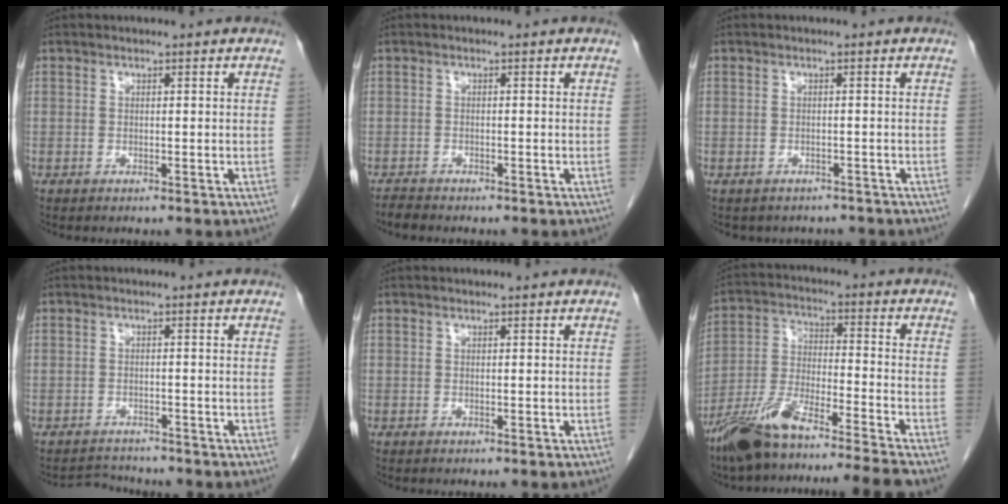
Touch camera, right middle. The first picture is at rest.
{"total": 1.3, "force": [-1.3, 0.2, 0.1], "torque": [-0.008, -0.005, -0.022]}
{"total": 4.5, "force": [-4.0, 2.1, 0.4], "torque": [-0.008, 0.006, -0.043]}
{"total": 3.3, "force": [-3.2, 0.3, -0.9], "torque": [0.009, -0.010, -0.050]}
{"total": 0.0}
{"total": 15.9, "force": [-13.4, -1.0, 8.5], "torque": [-0.176, -0.013, -0.239]}